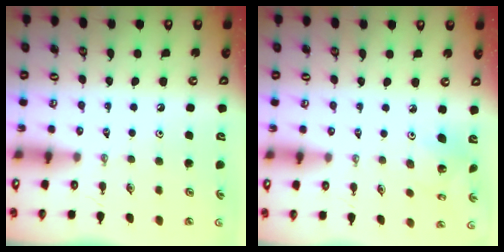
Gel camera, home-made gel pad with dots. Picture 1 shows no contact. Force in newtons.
{"total": 4.0, "press": 4.0, "slide": 0.2}